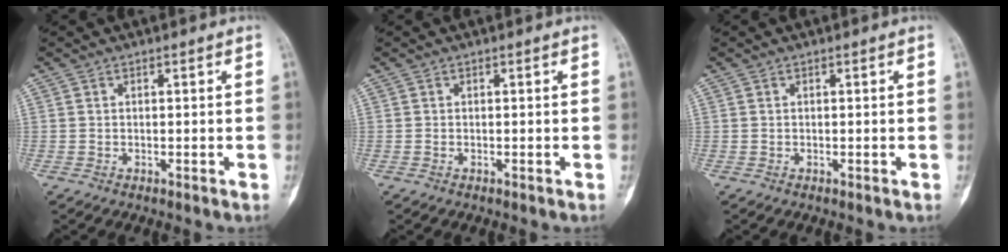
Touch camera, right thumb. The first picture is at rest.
{"total": 0.0}
{"total": 0.0}